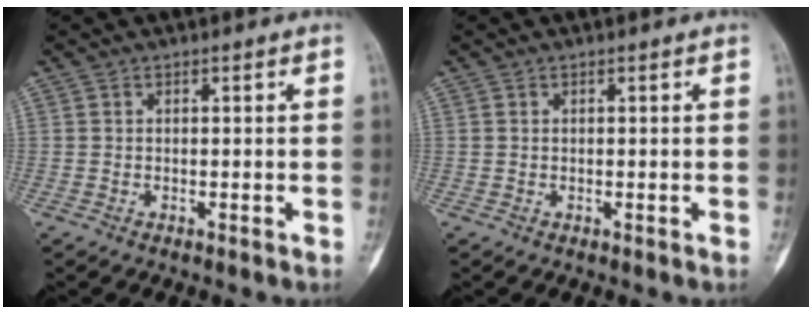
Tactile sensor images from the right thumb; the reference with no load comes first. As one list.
[{"total": 0.0}]